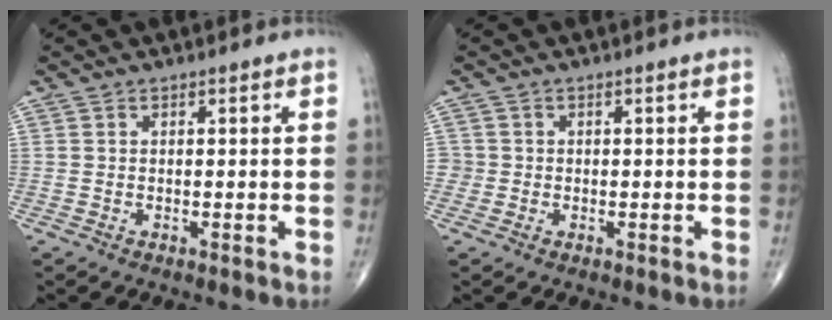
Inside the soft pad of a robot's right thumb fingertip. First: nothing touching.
{"total": 1.7, "force": [-0.3, 1.7, 0.0], "torque": [0.013, 0.007, -0.010]}